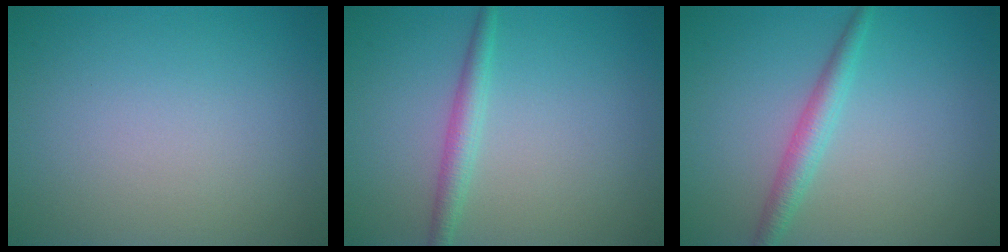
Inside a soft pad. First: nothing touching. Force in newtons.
{"total": 2.0, "press": 2.0, "slide": 0.1}
{"total": 2.4, "press": 2.4, "slide": 0.1}